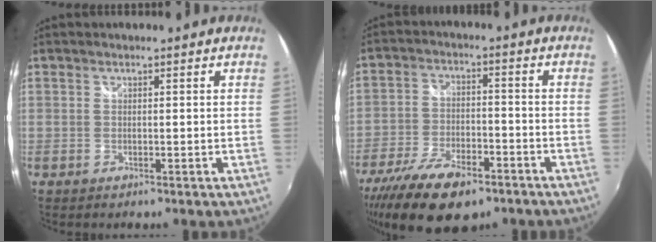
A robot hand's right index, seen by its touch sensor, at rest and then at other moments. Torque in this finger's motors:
{"motor_torque": [-0.38, -0.53, -0.09, -0.16]}